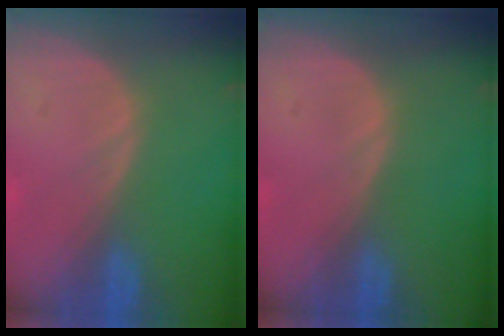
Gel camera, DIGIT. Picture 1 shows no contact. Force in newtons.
{"total": 0.0}